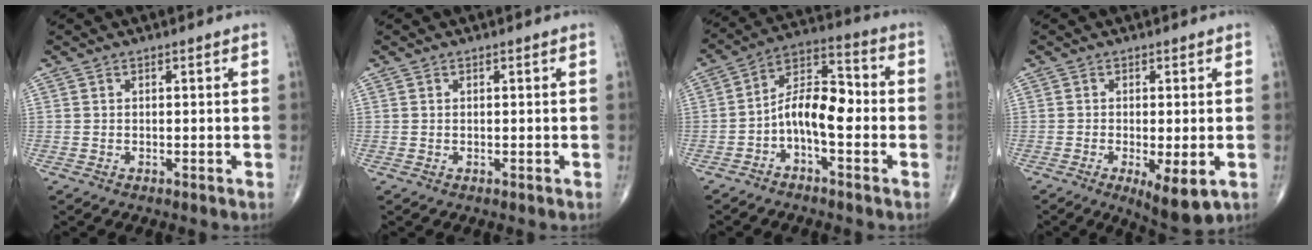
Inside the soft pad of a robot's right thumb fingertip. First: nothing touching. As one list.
[{"total": 0.0}, {"total": 10.7, "force": [-2.4, 5.1, 9.1], "torque": [-0.142, 0.048, -0.050]}, {"total": 7.2, "force": [-2.3, 2.2, 6.4], "torque": [-0.100, -0.020, -0.030]}]